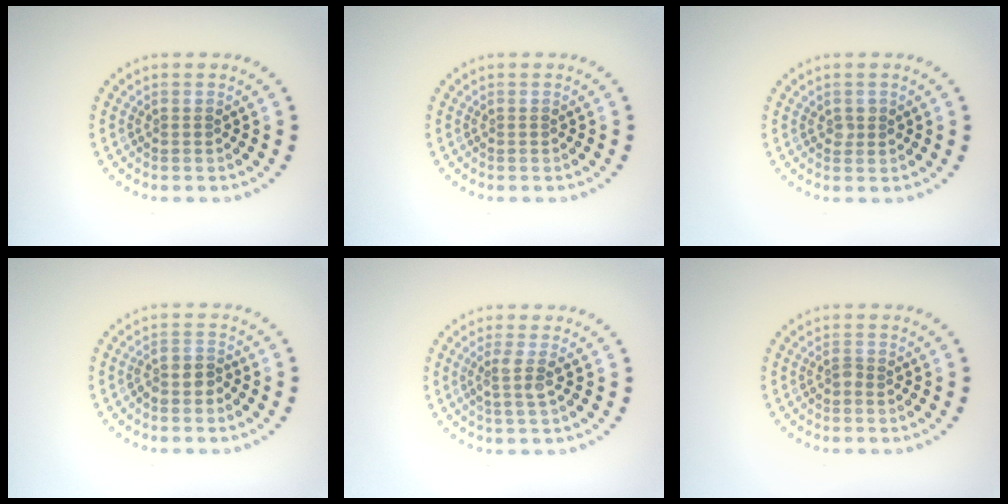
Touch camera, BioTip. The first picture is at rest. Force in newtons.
{"total": 0.0}
{"total": 1.0, "press": 0.9, "slide": 0.1}
{"total": 1.5, "press": 1.2, "slide": 0.9}
{"total": 1.8, "press": 1.3, "slide": 1.2}
{"total": 0.8, "press": 0.6, "slide": 0.5}